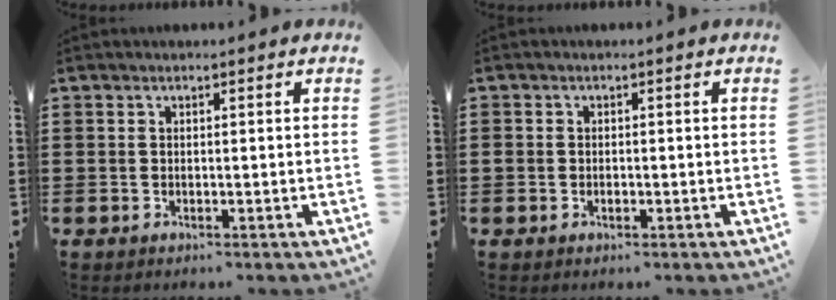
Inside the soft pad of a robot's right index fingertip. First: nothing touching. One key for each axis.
{"total": 0.8, "fx": -0.3, "fy": 0.7, "fz": 0.4, "tx": -0.009, "ty": 0.001, "tz": -0.005}